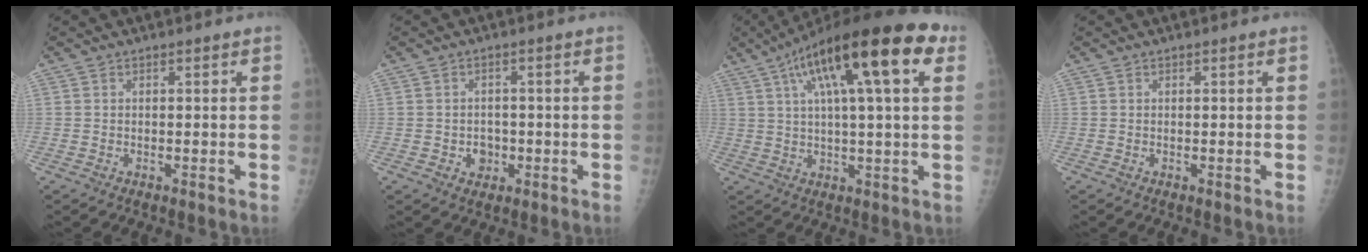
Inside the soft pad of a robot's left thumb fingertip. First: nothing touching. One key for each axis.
{"total": 3.2, "fx": -1.0, "fy": 2.7, "fz": 1.2, "tx": 0.002, "ty": 0.006, "tz": -0.011}
{"total": 22.5, "fx": 9.1, "fy": 5.9, "fz": 19.6, "tx": -0.307, "ty": 0.026, "tz": 0.138}
{"total": 0.0}